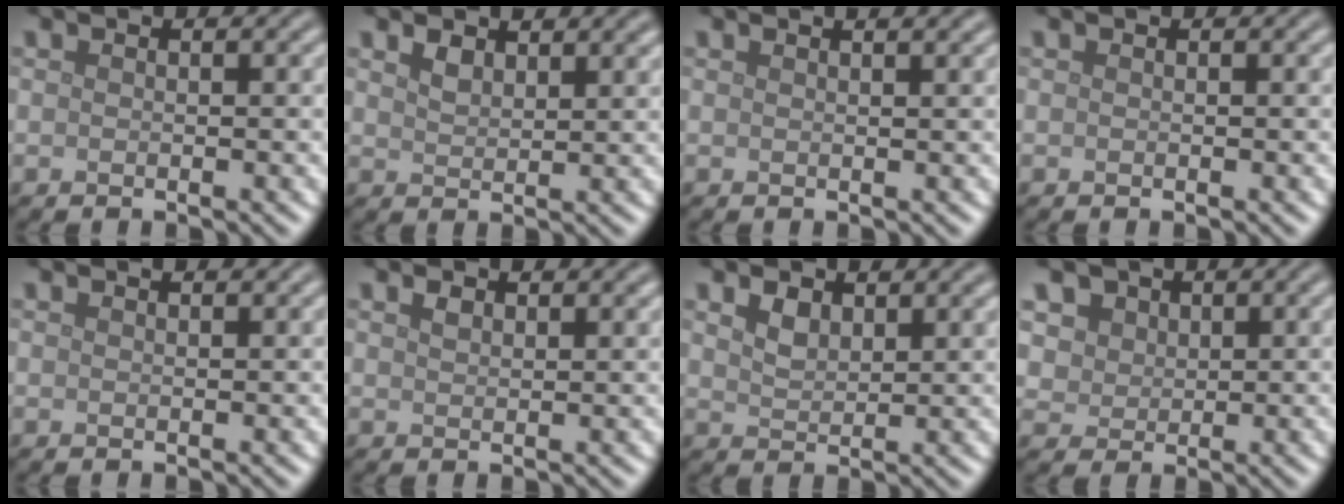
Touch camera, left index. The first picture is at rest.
{"total": 2.1, "force": [1.6, 1.0, 0.9], "torque": [-0.022, 0.002, 0.033]}
{"total": 1.9, "force": [1.4, 0.7, 1.1], "torque": [-0.008, 0.007, 0.006]}
{"total": 0.0}
{"total": 0.8, "force": [0.7, 0.2, 0.4], "torque": [-0.006, 0.000, 0.012]}
{"total": 1.4, "force": [1.1, 0.6, 0.6], "torque": [-0.014, 0.004, 0.021]}
{"total": 2.3, "force": [1.5, 1.3, 1.2], "torque": [-0.028, 0.001, 0.032]}
{"total": 4.5, "force": [2.5, 3.4, 1.7], "torque": [-0.049, -0.003, 0.043]}